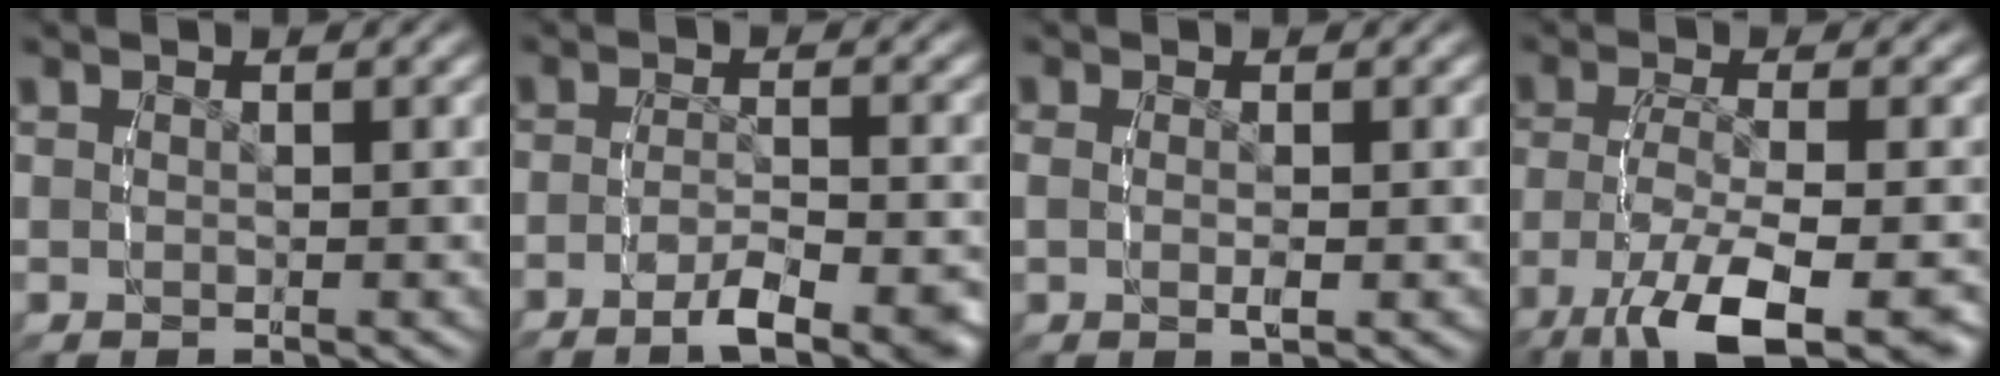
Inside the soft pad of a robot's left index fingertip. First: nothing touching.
{"total": 4.6, "force": [-3.4, 1.3, 2.9], "torque": [-0.058, -0.007, -0.060]}
{"total": 1.7, "force": [-0.4, 1.0, 1.3], "torque": [-0.032, -0.006, -0.004]}
{"total": 8.5, "force": [-4.9, 3.5, 6.0], "torque": [-0.127, -0.033, -0.062]}